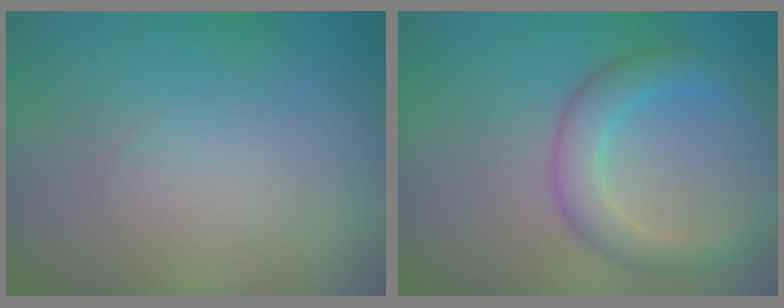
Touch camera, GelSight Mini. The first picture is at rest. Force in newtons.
{"total": 3.9, "press": 3.9, "slide": 0.0}